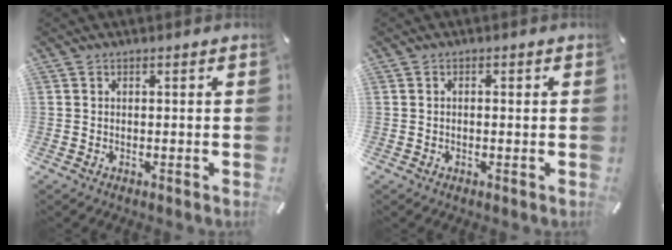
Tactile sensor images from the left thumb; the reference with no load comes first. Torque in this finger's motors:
{"motor_torque": [-0.07, -0.28, 0.03, 0.09, -0.01]}